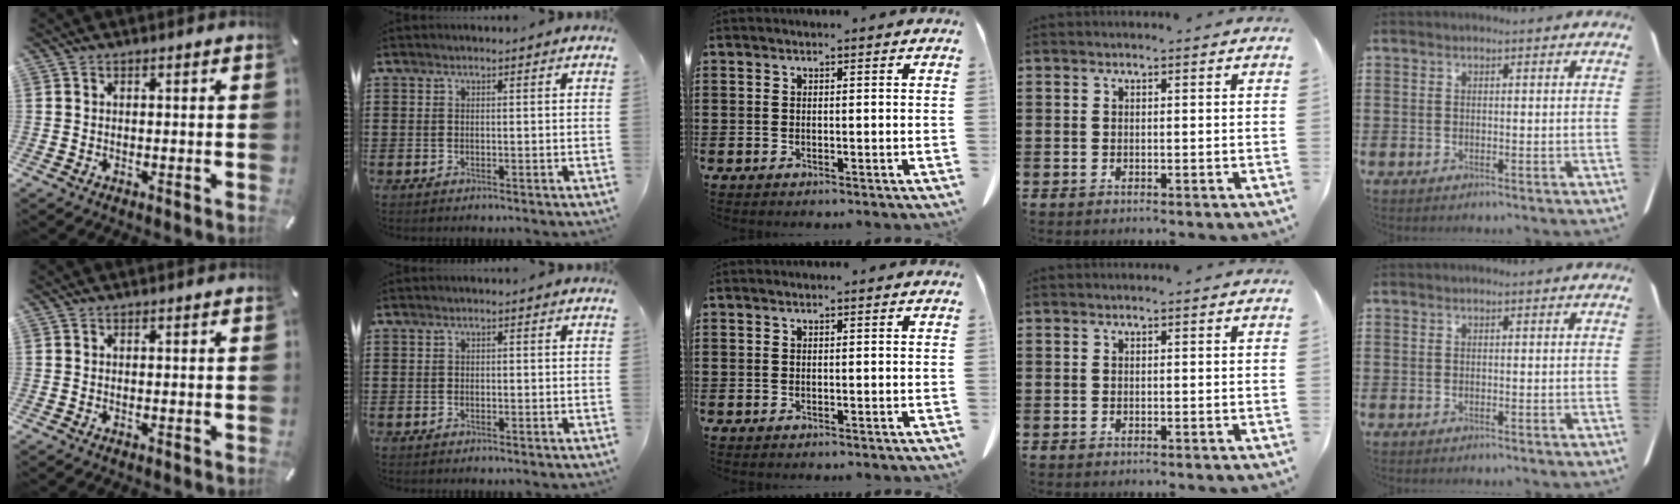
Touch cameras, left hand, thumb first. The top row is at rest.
{"index": {"total": 0.6, "force": [-0.3, 0.4, 0.3], "torque": [-0.008, 0.000, -0.005]}}